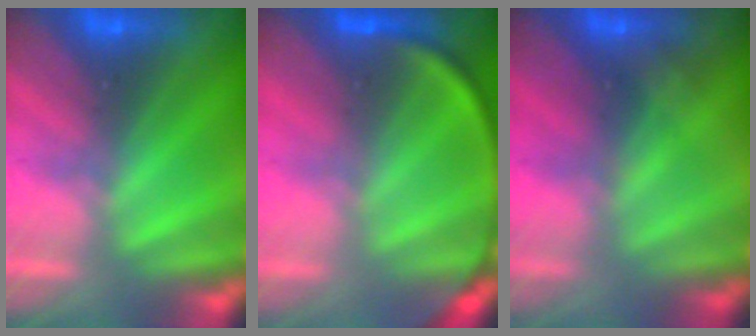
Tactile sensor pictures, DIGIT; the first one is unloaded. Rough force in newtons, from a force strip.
{"total": 3.7}
{"total": 1.8}